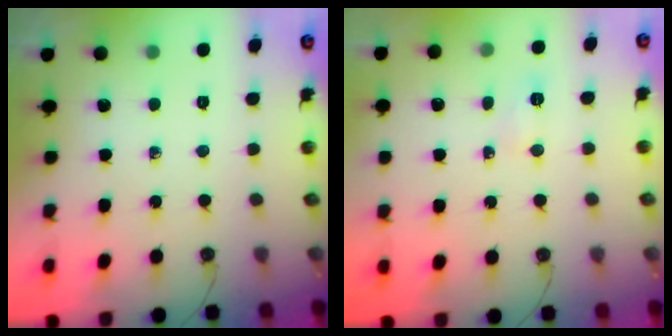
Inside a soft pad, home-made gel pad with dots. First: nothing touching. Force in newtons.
{"total": 3.4, "press": 3.2, "slide": 1.2}